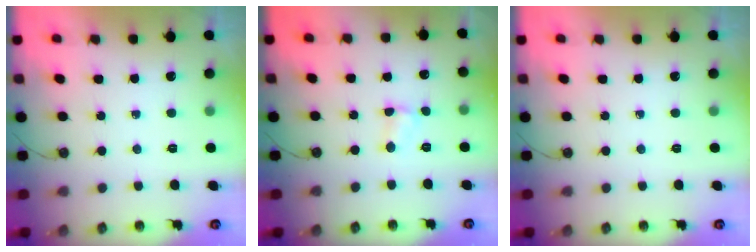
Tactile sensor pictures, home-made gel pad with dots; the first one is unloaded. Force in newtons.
{"total": 3.3, "press": 3.3, "slide": 0.4}
{"total": 0.0}